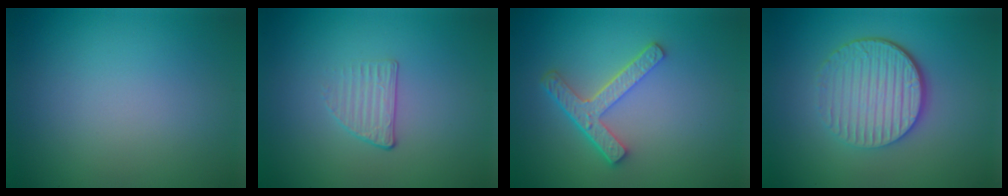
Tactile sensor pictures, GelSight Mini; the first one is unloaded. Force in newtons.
{"total": 1.3, "press": 0.8, "slide": 1.0}
{"total": 3.9, "press": 2.9, "slide": 2.5}
{"total": 5.5, "press": 3.9, "slide": 3.9}